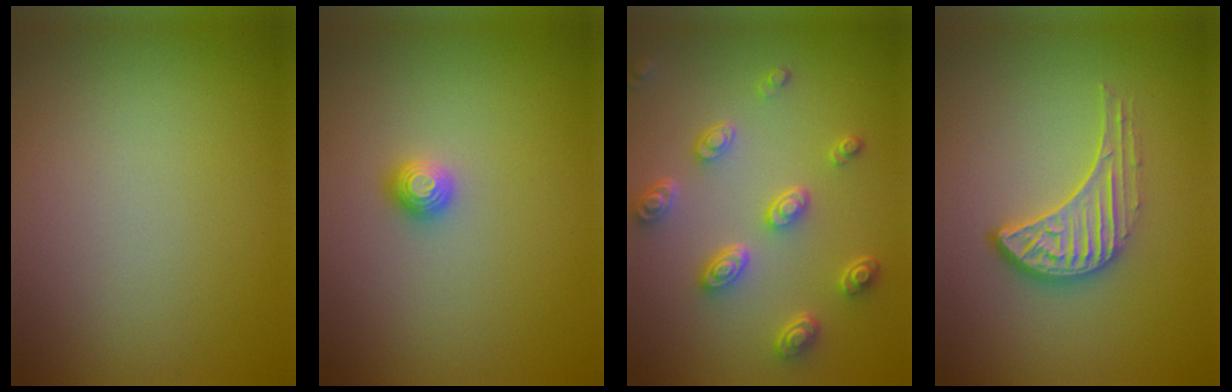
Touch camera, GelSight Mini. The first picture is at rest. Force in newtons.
{"total": 1.2, "press": 1.1, "slide": 0.2}
{"total": 4.5, "press": 3.5, "slide": 2.9}
{"total": 3.5, "press": 2.9, "slide": 2.0}